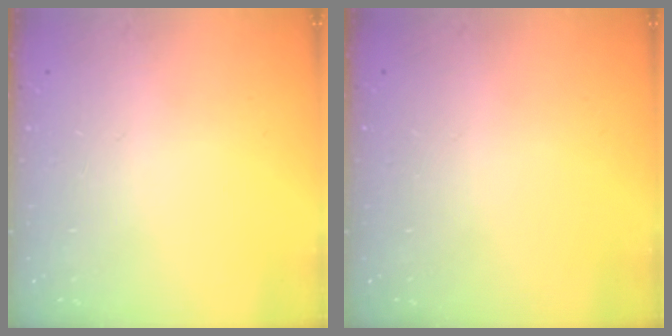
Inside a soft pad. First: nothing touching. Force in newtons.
{"total": 0.0}